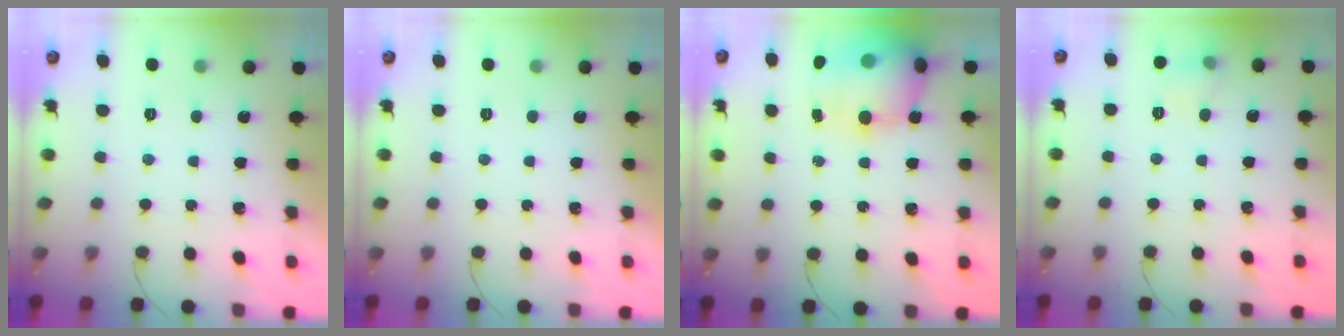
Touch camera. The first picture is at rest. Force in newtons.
{"total": 0.0}
{"total": 16.9, "press": 16.4, "slide": 3.9}
{"total": 6.6, "press": 6.2, "slide": 2.1}